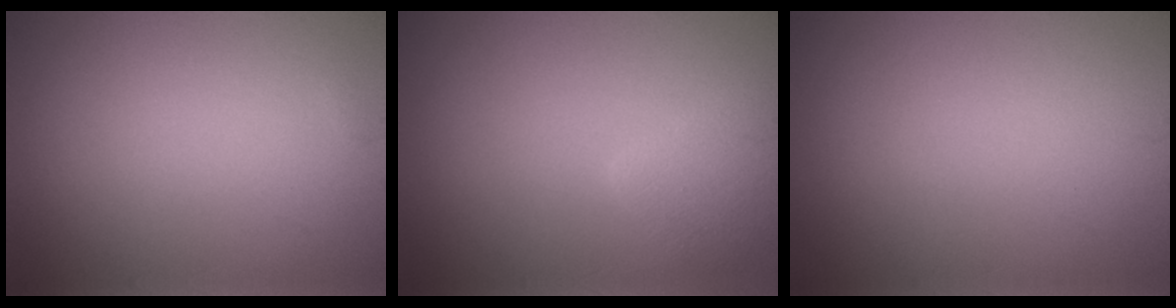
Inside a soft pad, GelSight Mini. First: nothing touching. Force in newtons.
{"total": 2.5, "press": 2.5, "slide": 0.2}
{"total": 0.0}